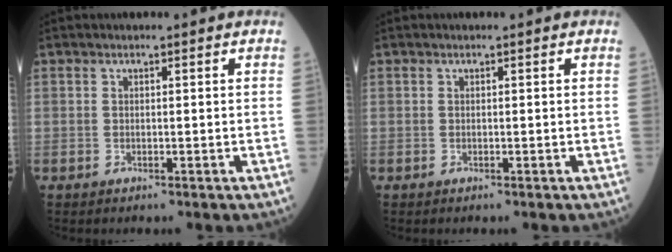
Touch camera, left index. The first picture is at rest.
{"total": 0.0}